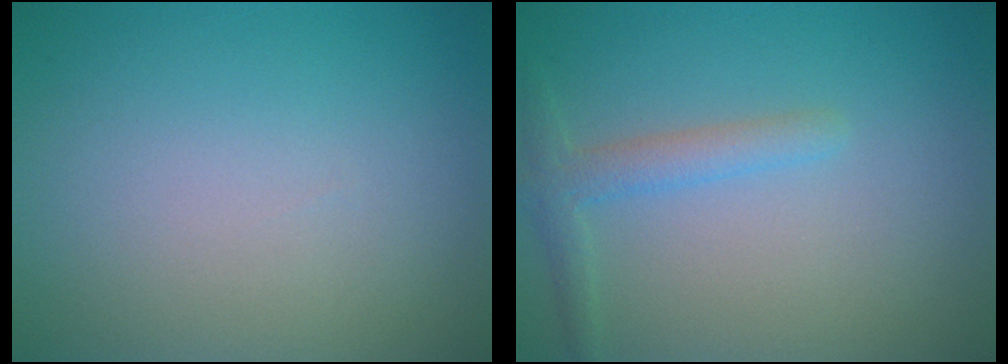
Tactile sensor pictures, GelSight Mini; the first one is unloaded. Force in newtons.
{"total": 2.1, "press": 2.1, "slide": 0.2}